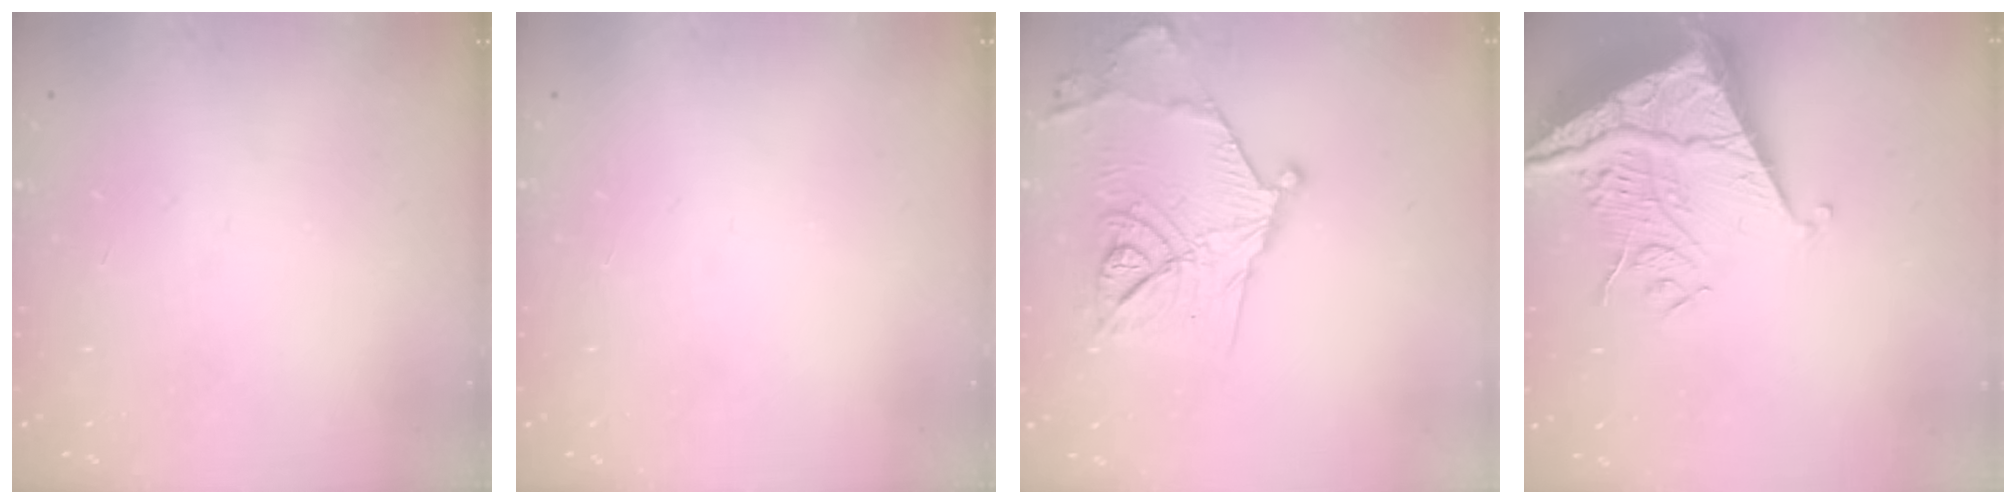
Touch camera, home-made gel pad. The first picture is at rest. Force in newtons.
{"total": 1.6, "press": 1.5, "slide": 0.1}
{"total": 17.2, "press": 17.1, "slide": 1.9}
{"total": 13.3, "press": 13.2, "slide": 1.4}